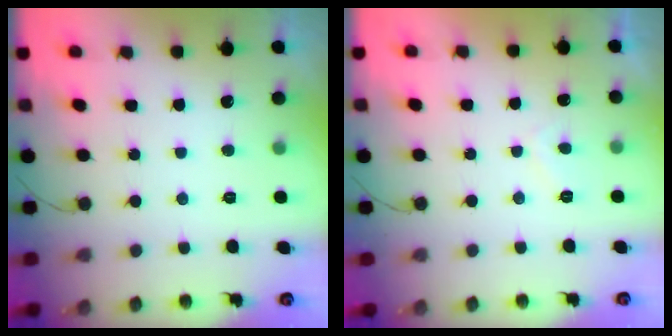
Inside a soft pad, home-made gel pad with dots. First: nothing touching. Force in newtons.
{"total": 1.6, "press": 1.4, "slide": 0.7}